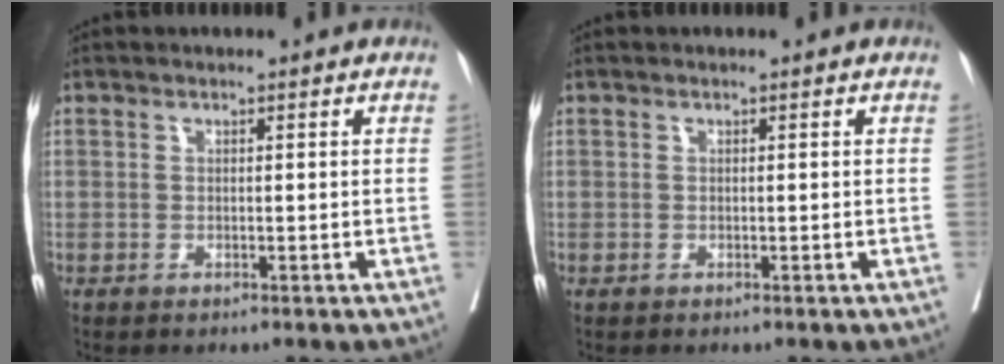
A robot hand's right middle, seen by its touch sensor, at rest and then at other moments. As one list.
[{"total": 0.0}]